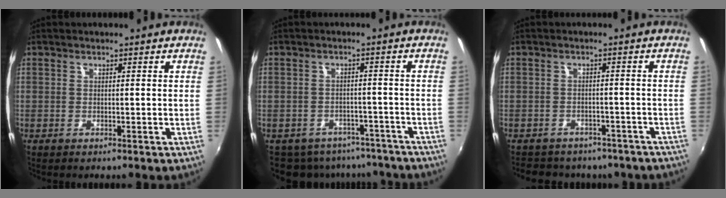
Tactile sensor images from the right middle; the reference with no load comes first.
{"total": 11.6, "force": [-9.5, 6.0, 2.9], "torque": [-0.066, 0.010, -0.109]}
{"total": 12.8, "force": [-10.4, 5.9, 4.4], "torque": [-0.099, 0.001, -0.126]}